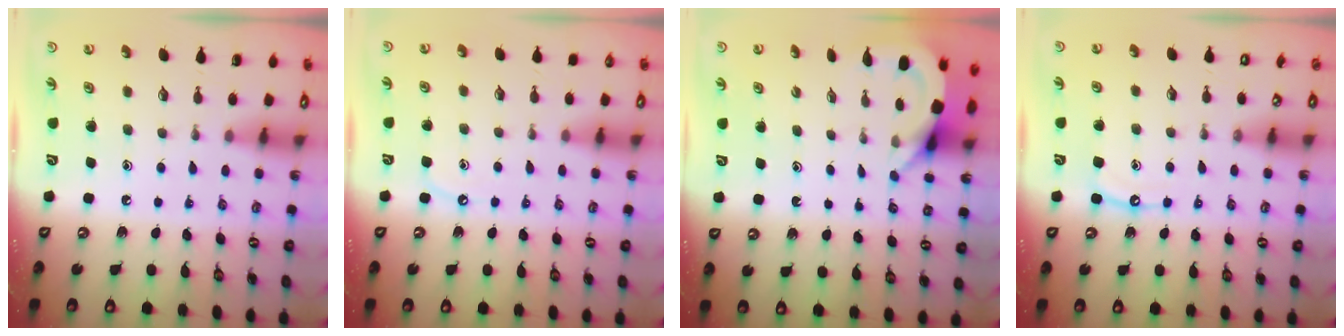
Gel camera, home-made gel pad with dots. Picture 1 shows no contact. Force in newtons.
{"total": 4.9, "press": 4.8, "slide": 0.6}
{"total": 3.9, "press": 3.9, "slide": 0.3}
{"total": 6.1, "press": 6.1, "slide": 0.6}